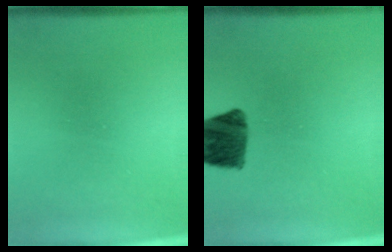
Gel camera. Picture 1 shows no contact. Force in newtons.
{"total": 8.6}